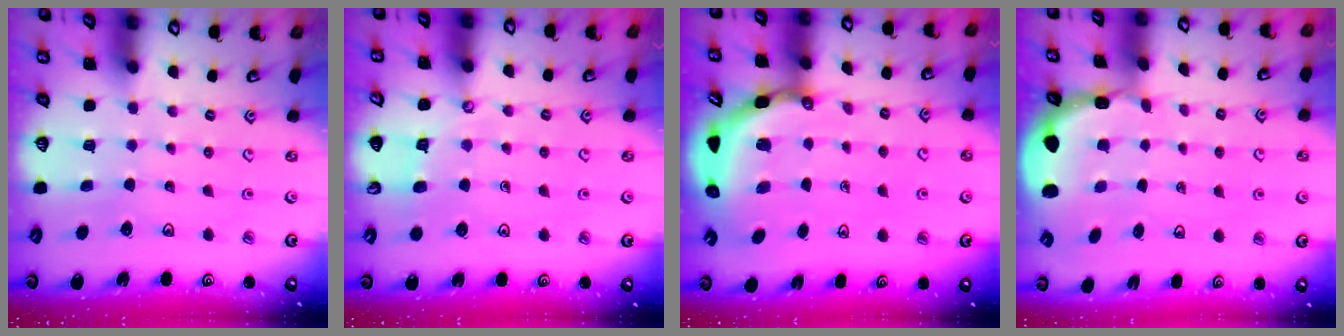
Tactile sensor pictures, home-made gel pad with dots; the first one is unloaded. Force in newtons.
{"total": 3.8, "press": 3.8, "slide": 0.4}
{"total": 6.0, "press": 5.7, "slide": 1.8}
{"total": 2.6, "press": 2.4, "slide": 0.9}